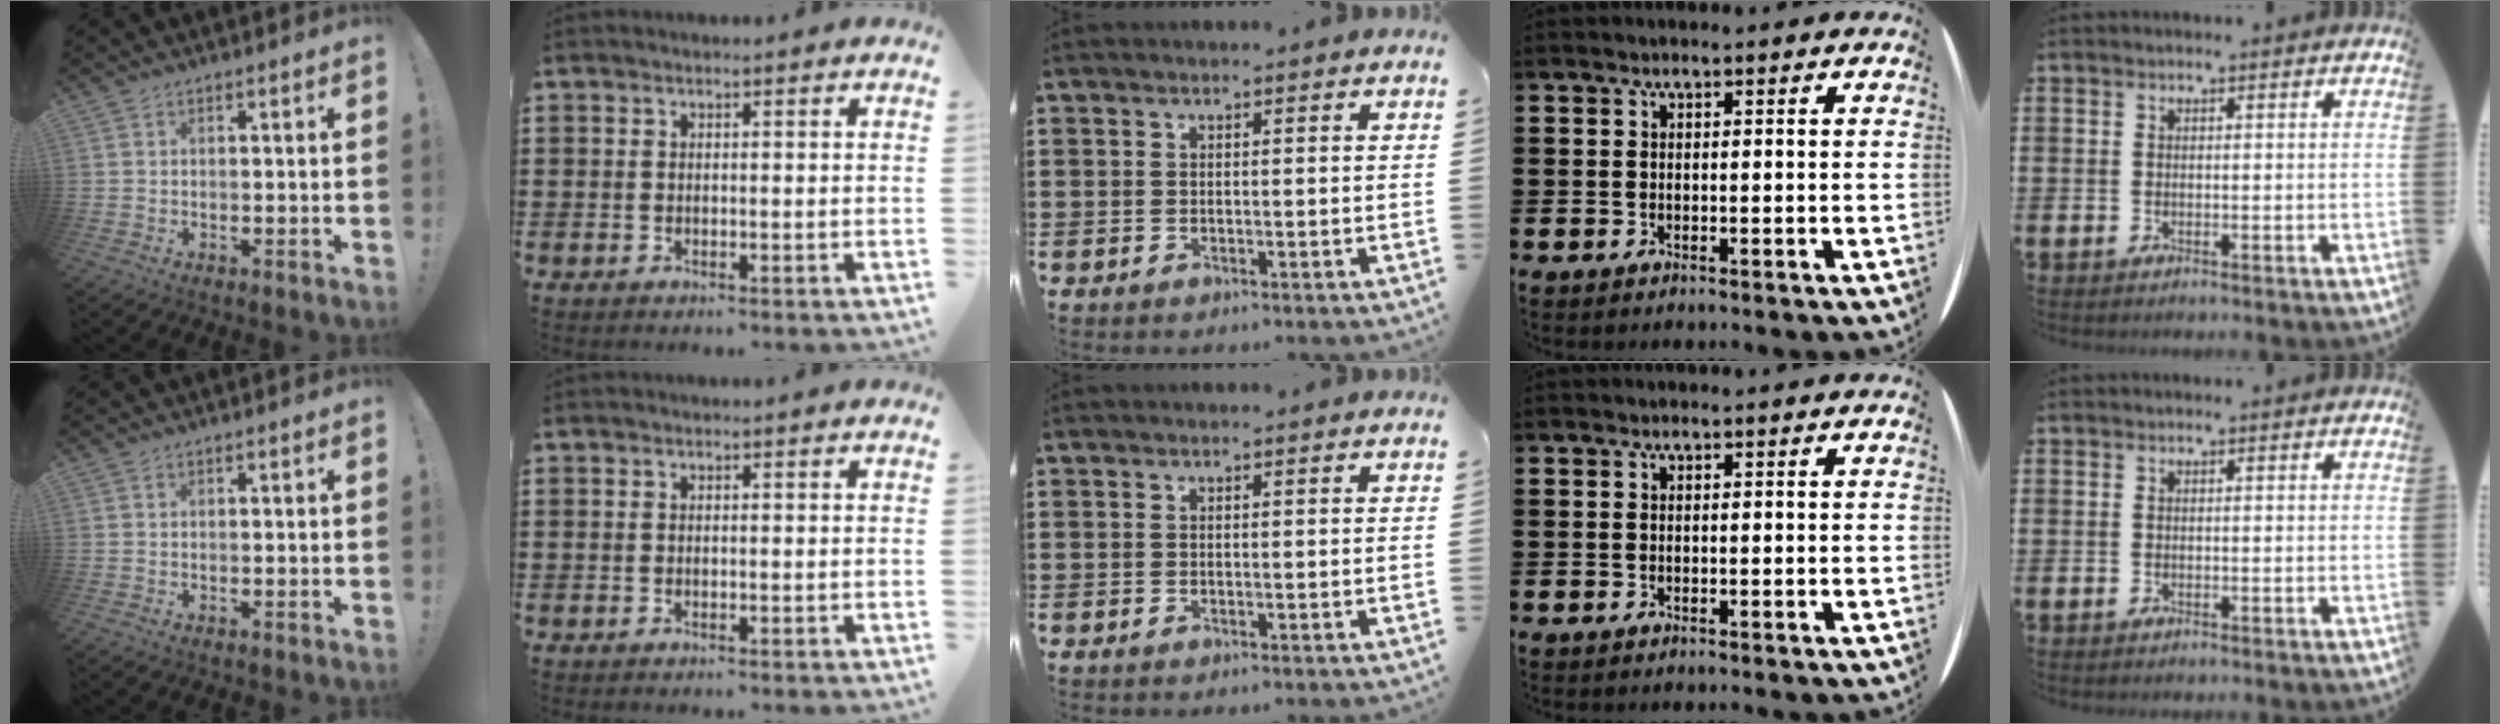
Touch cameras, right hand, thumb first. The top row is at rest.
{}